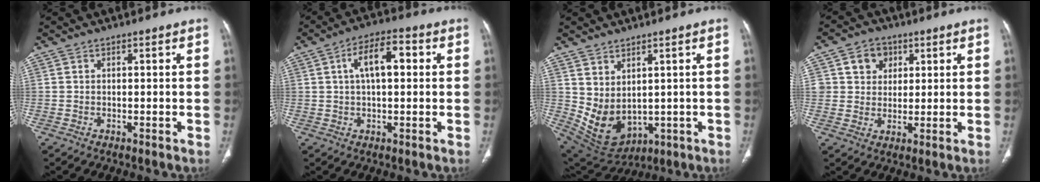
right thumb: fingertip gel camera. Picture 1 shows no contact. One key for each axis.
{"total": 8.3, "fx": 1.7, "fy": 3.8, "fz": 7.2, "tx": -0.116, "ty": 0.020, "tz": 0.021}
{"total": 9.2, "fx": 1.4, "fy": 6.0, "fz": 6.8, "tx": -0.112, "ty": -0.020, "tz": 0.062}
{"total": 5.8, "fx": 2.0, "fy": 5.1, "fz": 1.8, "tx": 0.003, "ty": -0.002, "tz": 0.031}